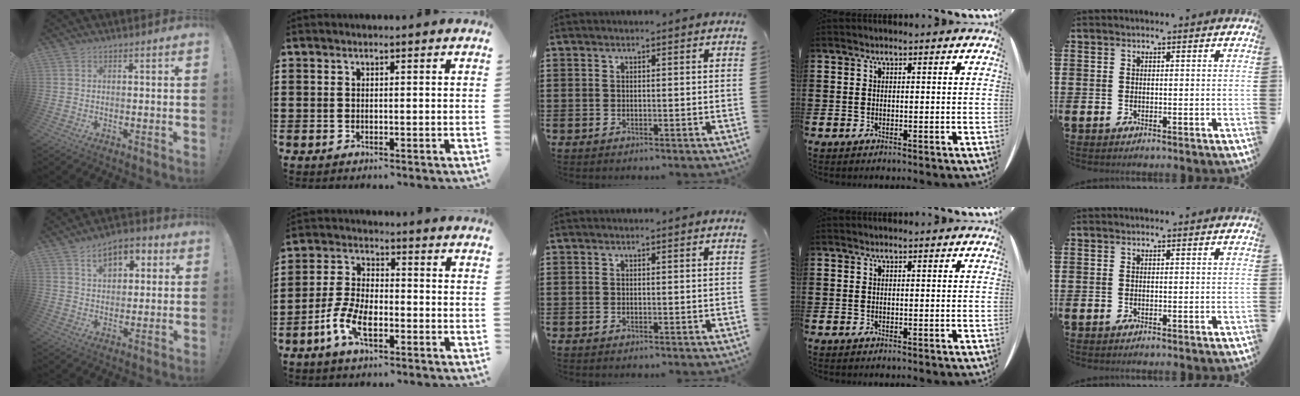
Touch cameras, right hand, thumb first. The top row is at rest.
{"thumb": {"total": 9.3, "force": [4.2, 6.2, 5.5], "torque": [-0.080, -0.007, 0.075]}, "index": {"total": 7.1, "force": [-3.3, 3.1, 5.5], "torque": [-0.141, -0.008, -0.069]}}